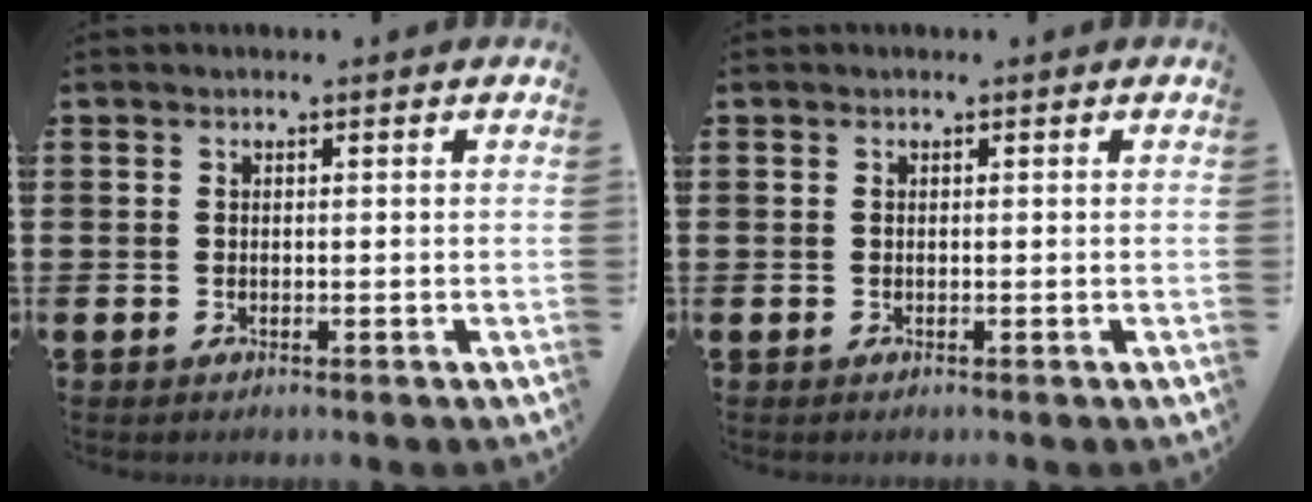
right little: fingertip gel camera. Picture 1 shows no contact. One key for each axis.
{"total": 0.0}